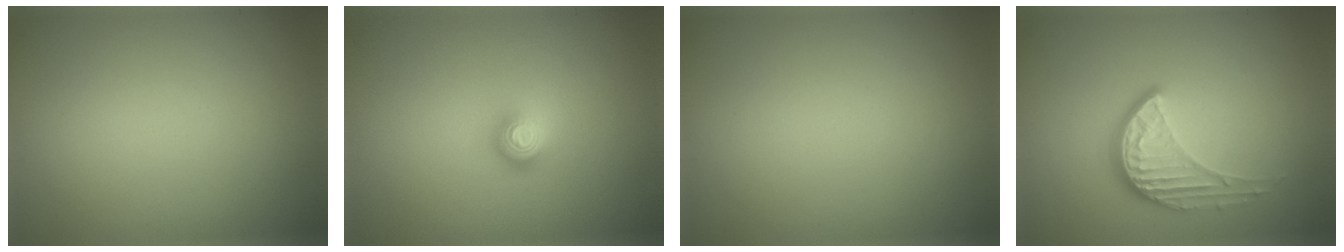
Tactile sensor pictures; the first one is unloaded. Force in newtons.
{"total": 2.3, "press": 1.5, "slide": 1.8}
{"total": 0.0}
{"total": 3.9, "press": 3.0, "slide": 2.5}